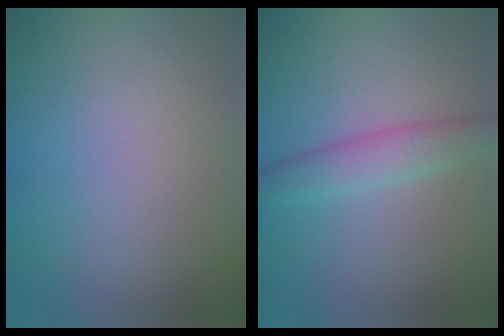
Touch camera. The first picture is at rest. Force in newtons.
{"total": 2.9, "press": 2.9, "slide": 0.2}